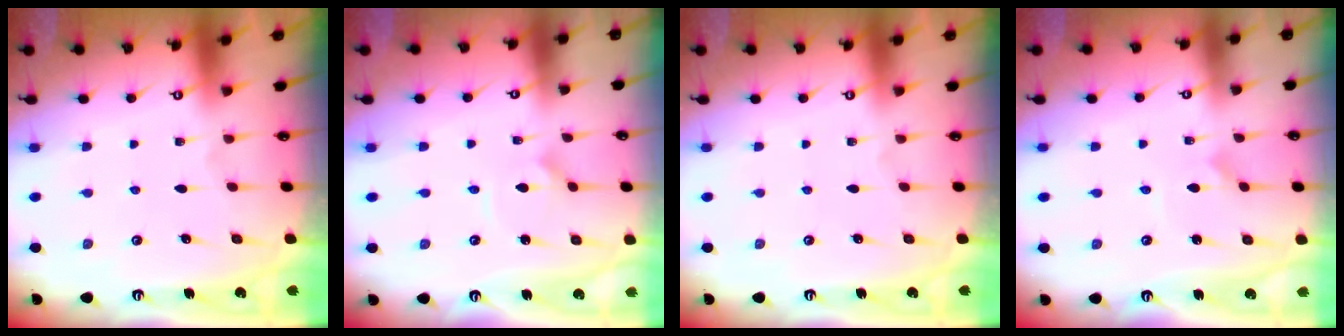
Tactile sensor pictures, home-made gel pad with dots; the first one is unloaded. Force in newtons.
{"total": 3.1, "press": 3.0, "slide": 0.3}
{"total": 0.0}
{"total": 1.7, "press": 1.7, "slide": 0.1}